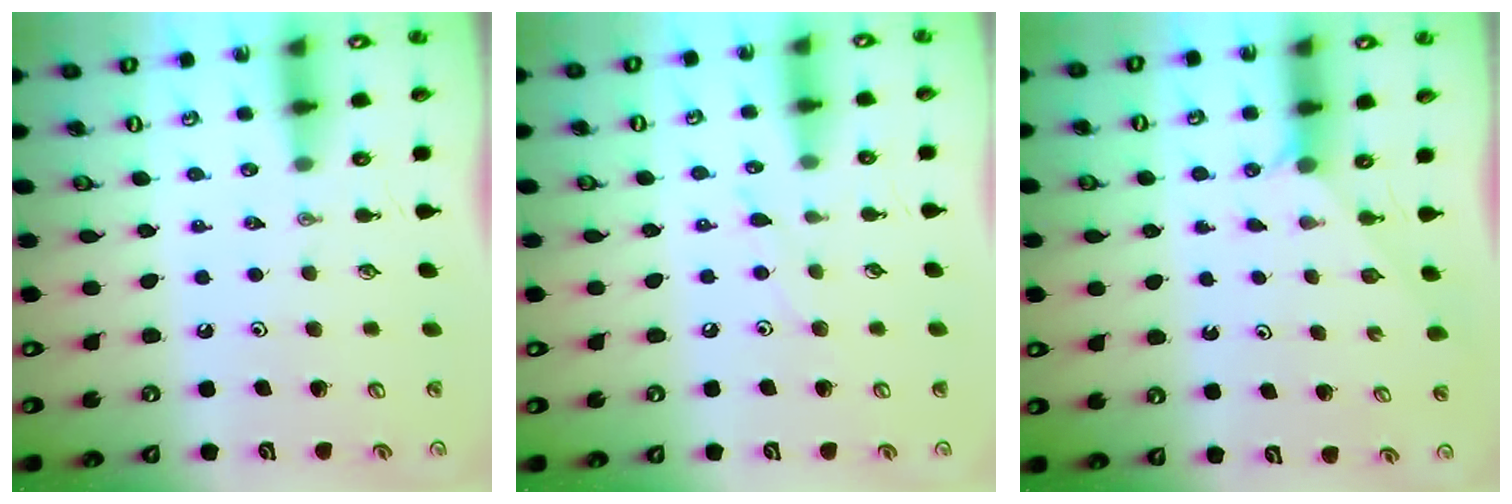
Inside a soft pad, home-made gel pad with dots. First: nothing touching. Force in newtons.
{"total": 5.8, "press": 5.8, "slide": 0.7}
{"total": 1.2, "press": 1.2, "slide": 0.1}